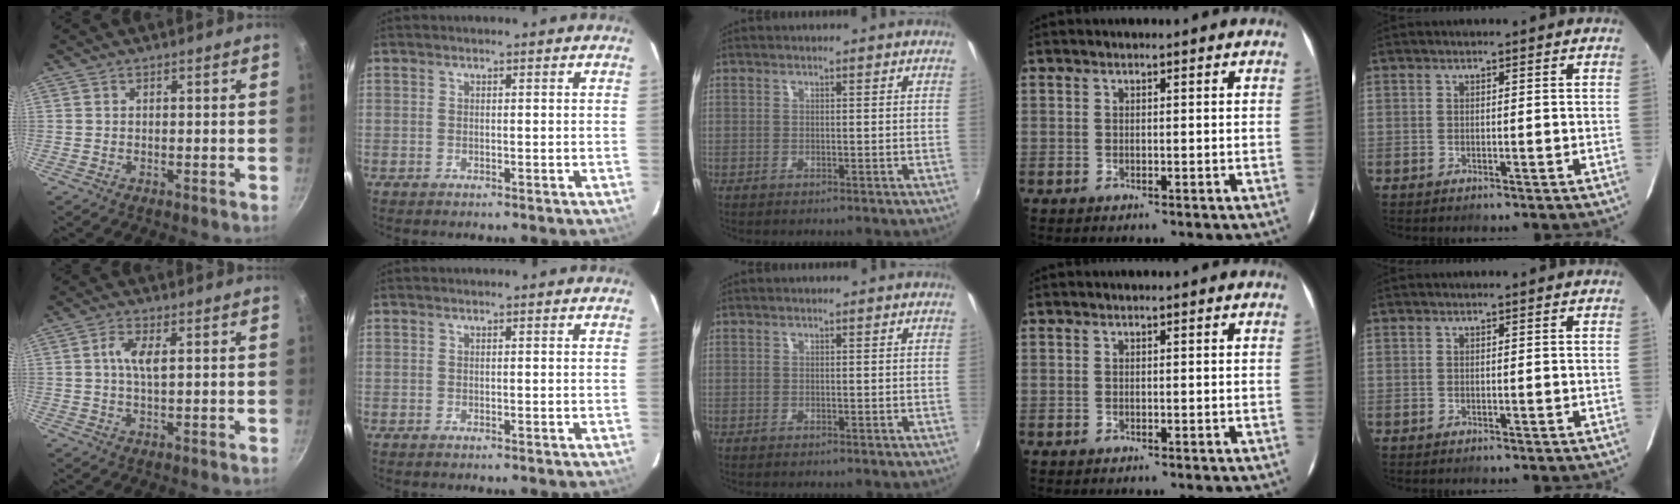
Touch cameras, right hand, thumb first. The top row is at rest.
{"thumb": {"total": 4.3, "force": [1.0, 1.5, 3.9], "torque": [-0.078, 0.004, 0.017]}}